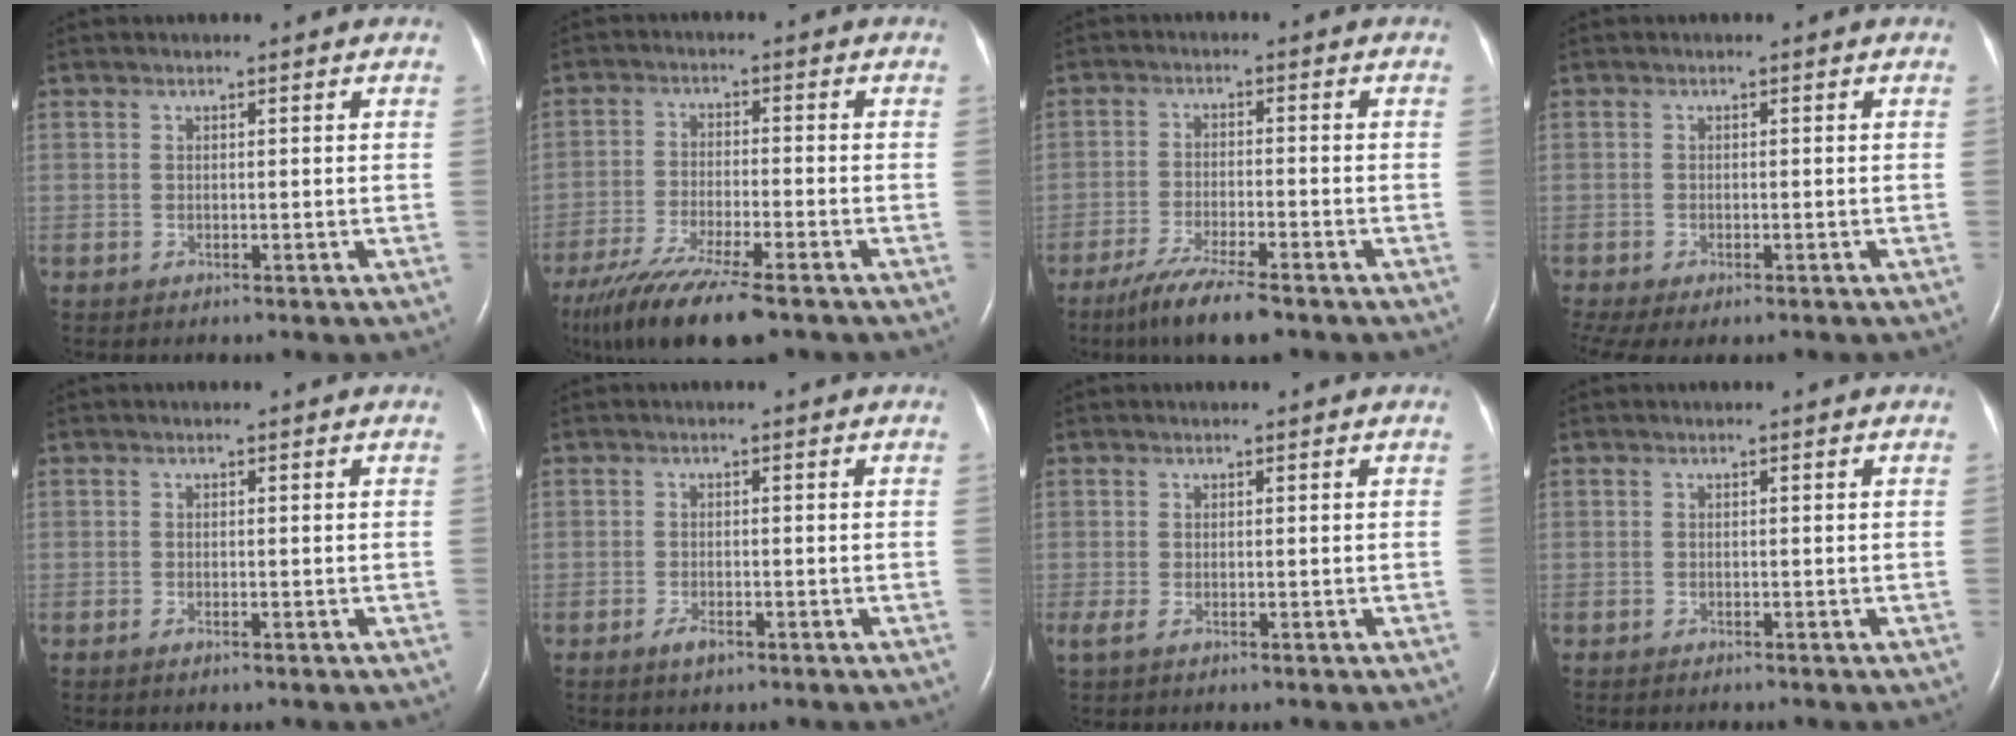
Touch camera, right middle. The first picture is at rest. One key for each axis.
{"total": 14.6, "fx": -10.8, "fy": 2.2, "fz": 9.6, "tx": -0.180, "ty": -0.039, "tz": -0.182}
{"total": 8.1, "fx": -5.9, "fy": 0.8, "fz": 5.5, "tx": -0.103, "ty": -0.021, "tz": -0.101}
{"total": 6.8, "fx": -4.7, "fy": 2.7, "fz": 4.1, "tx": -0.083, "ty": -0.008, "tz": -0.072}
{"total": 0.7, "fx": -0.4, "fy": 0.2, "fz": 0.5, "tx": -0.011, "ty": -0.001, "tz": -0.004}
{"total": 1.8, "fx": -1.1, "fy": 0.6, "fz": 1.2, "tx": -0.029, "ty": -0.001, "tz": -0.018}
{"total": 1.2, "fx": -0.4, "fy": 0.4, "fz": 1.1, "tx": -0.025, "ty": -0.004, "tz": -0.004}
{"total": 1.1, "fx": -1.0, "fy": 0.2, "fz": 0.5, "tx": -0.009, "ty": -0.002, "tz": -0.010}